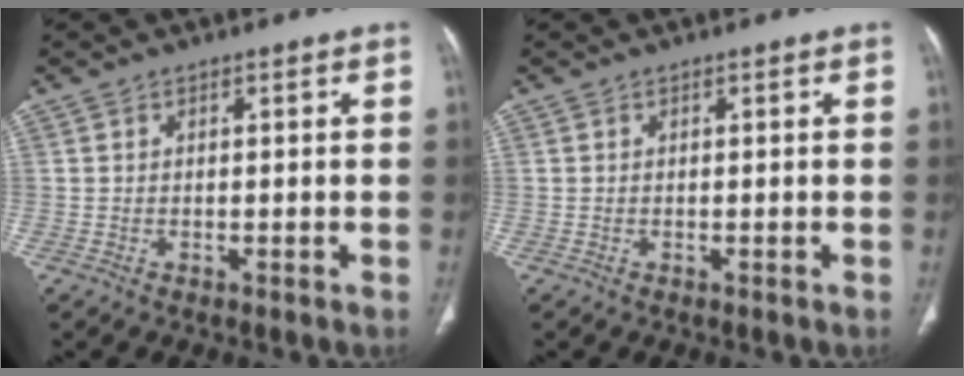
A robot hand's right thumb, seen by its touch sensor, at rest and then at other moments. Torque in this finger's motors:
{"motor_torque": [1.95, 1.95, 0.01, 0.00, 0.00]}